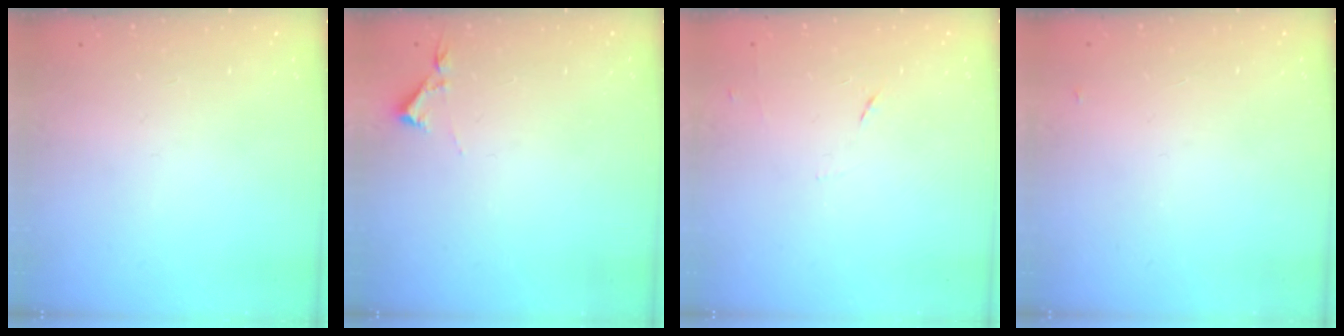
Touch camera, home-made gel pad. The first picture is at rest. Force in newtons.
{"total": 2.9, "press": 2.9, "slide": 0.5}
{"total": 4.3, "press": 4.3, "slide": 0.6}
{"total": 2.8, "press": 2.8, "slide": 0.4}